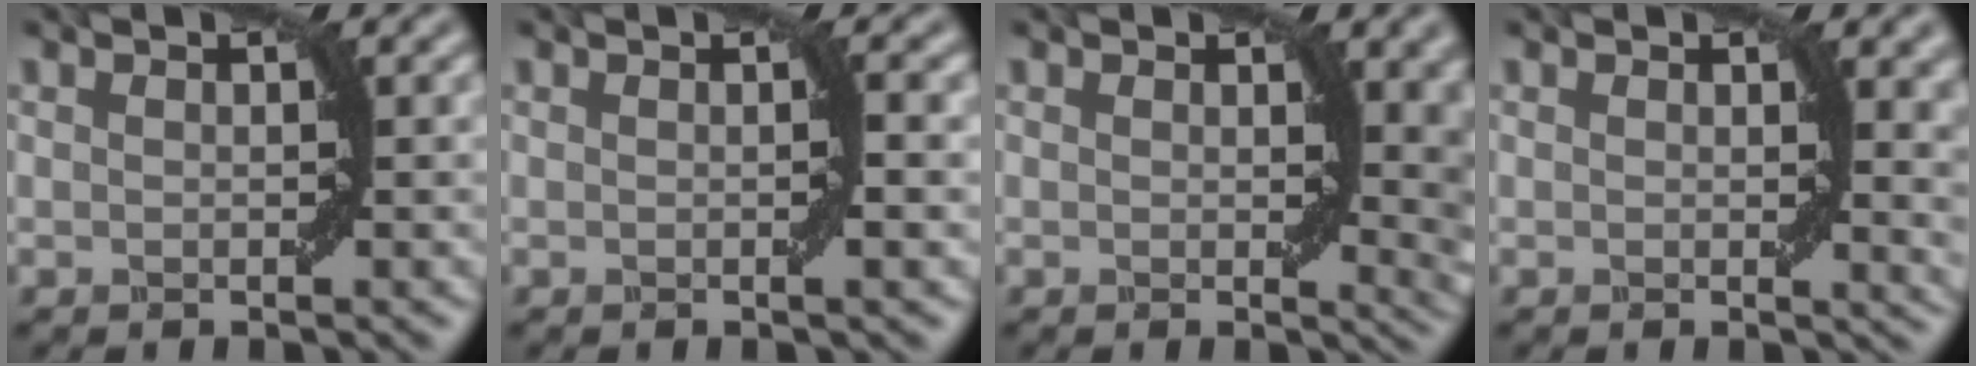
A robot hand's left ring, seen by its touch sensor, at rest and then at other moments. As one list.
[{"total": 1.2, "force": [-0.1, -0.1, 1.2], "torque": [-0.019, 0.002, -0.001]}, {"total": 5.4, "force": [1.3, 2.3, 4.8], "torque": [-0.042, -0.010, 0.024]}, {"total": 3.9, "force": [1.1, 1.3, 3.5], "torque": [-0.030, -0.004, 0.018]}]